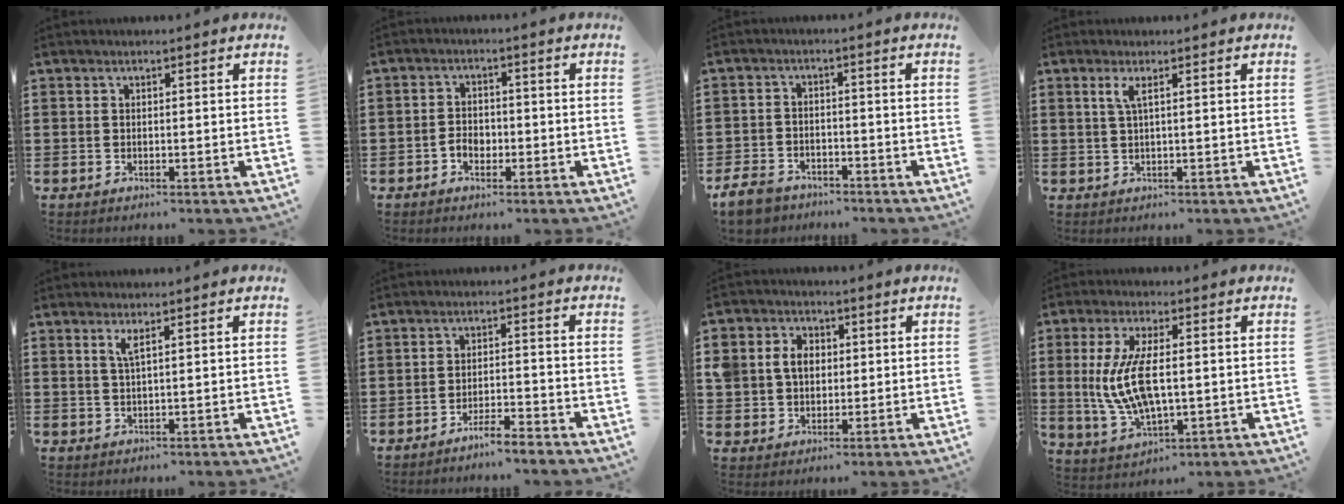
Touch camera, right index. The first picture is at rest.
{"total": 2.4, "force": [-1.1, 1.8, 1.2], "torque": [-0.026, 0.004, -0.023]}
{"total": 4.7, "force": [-4.3, 1.5, 1.0], "torque": [-0.040, 0.003, -0.093]}
{"total": 2.1, "force": [0.7, -0.1, 2.0], "torque": [-0.042, -0.001, 0.011]}
{"total": 2.1, "force": [1.0, 0.1, 1.8], "torque": [-0.039, -0.001, 0.017]}
{"total": 3.5, "force": [-3.4, -0.2, 0.8], "torque": [-0.016, 0.001, -0.069]}
{"total": 5.4, "force": [0.9, 4.7, 2.6], "torque": [-0.075, 0.014, 0.012]}
{"total": 9.8, "force": [0.2, 3.9, 9.0], "torque": [-0.205, -0.006, -0.004]}